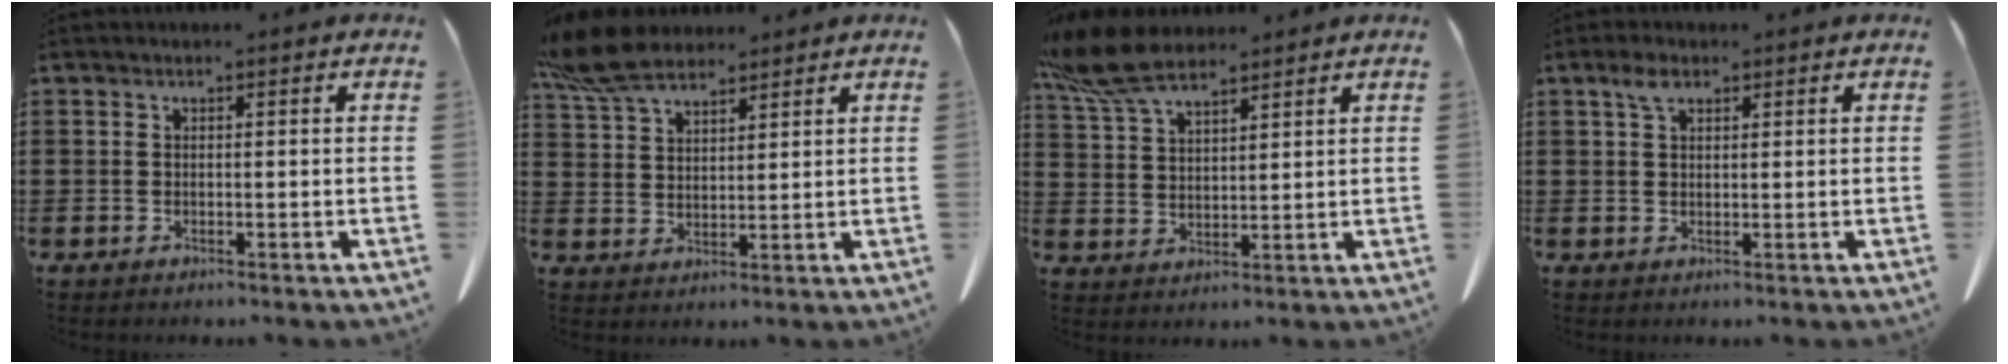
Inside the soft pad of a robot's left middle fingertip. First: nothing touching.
{"total": 8.4, "force": [6.7, 2.8, 4.1], "torque": [-0.109, -0.010, 0.128]}
{"total": 9.4, "force": [7.2, 3.0, 5.3], "torque": [-0.137, -0.014, 0.134]}
{"total": 2.7, "force": [1.5, 1.3, 1.8], "torque": [-0.042, 0.004, 0.029]}